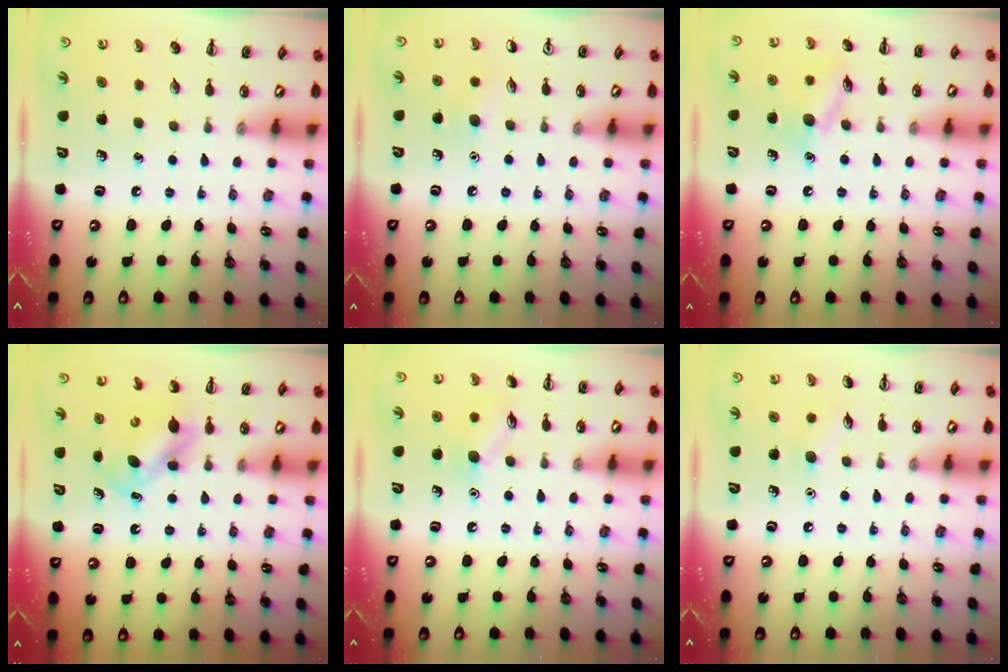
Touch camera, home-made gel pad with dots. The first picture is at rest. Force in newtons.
{"total": 5.4, "press": 5.2, "slide": 1.6}
{"total": 10.1, "press": 10.1, "slide": 1.0}
{"total": 6.1, "press": 6.0, "slide": 0.7}
{"total": 7.7, "press": 7.7, "slide": 0.9}
{"total": 6.0, "press": 5.7, "slide": 1.8}